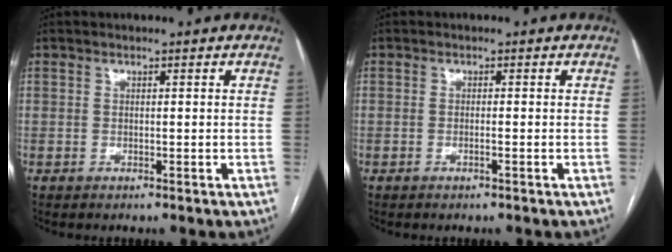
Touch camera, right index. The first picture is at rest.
{"total": 0.6, "force": [-0.3, -0.1, 0.5], "torque": [-0.012, 0.001, -0.002]}